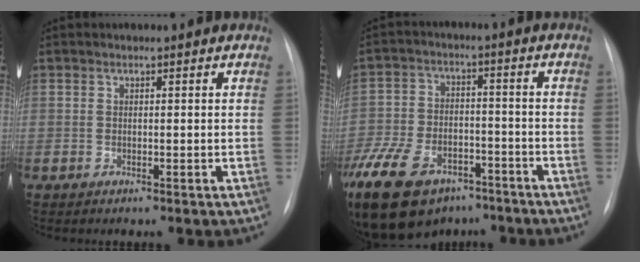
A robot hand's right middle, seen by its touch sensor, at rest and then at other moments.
{"total": 24.9, "force": [-15.8, 14.4, 12.8], "torque": [-0.352, -0.025, -0.253]}